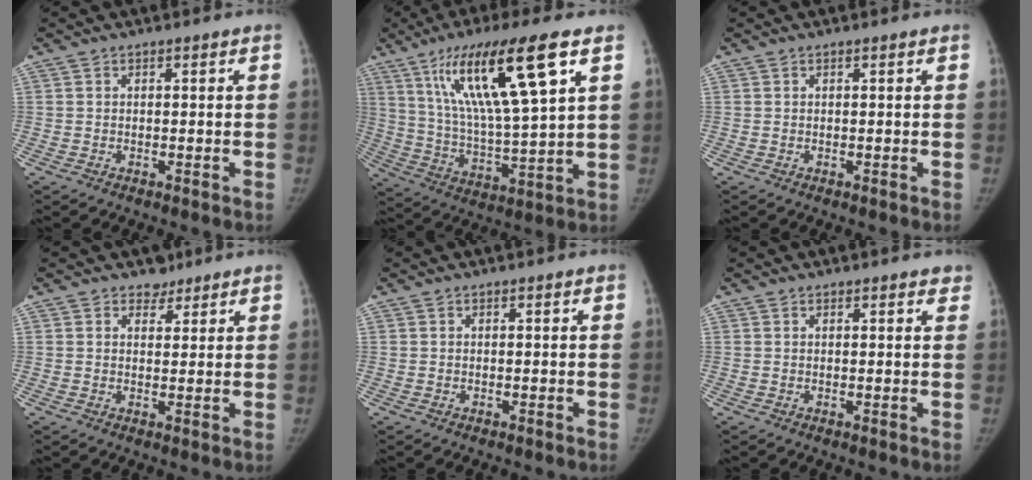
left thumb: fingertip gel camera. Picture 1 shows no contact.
{"total": 20.3, "force": [9.6, 3.3, 17.5], "torque": [-0.310, -0.035, 0.173]}
{"total": 0.0}
{"total": 2.6, "force": [2.0, 1.7, 0.0], "torque": [0.019, -0.011, 0.023]}
{"total": 0.0}
{"total": 2.2, "force": [1.9, 1.0, 0.7], "torque": [0.017, -0.001, 0.015]}